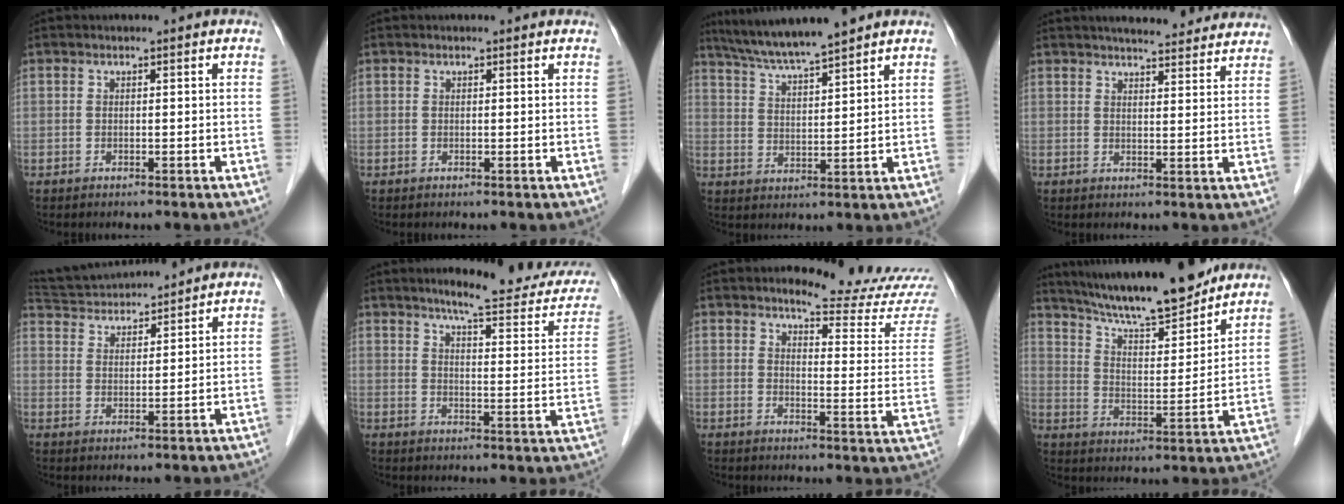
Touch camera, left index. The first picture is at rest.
{"total": 0.6, "force": [0.6, 0.2, 0.1], "torque": [-0.007, -0.001, 0.004]}
{"total": 10.3, "force": [9.0, -0.2, 5.0], "torque": [-0.091, 0.019, 0.156]}
{"total": 15.0, "force": [13.7, 2.6, 5.5], "torque": [-0.059, 0.015, 0.163]}
{"total": 11.2, "force": [10.7, 1.5, 2.9], "torque": [-0.061, 0.029, 0.184]}
{"total": 18.0, "force": [15.5, 2.8, 8.6], "torque": [-0.090, -0.027, 0.178]}
{"total": 14.9, "force": [14.2, -0.1, 4.6], "torque": [-0.057, -0.100, 0.152]}
{"total": 17.2, "force": [15.1, 1.8, 7.9], "torque": [-0.132, 0.001, 0.245]}